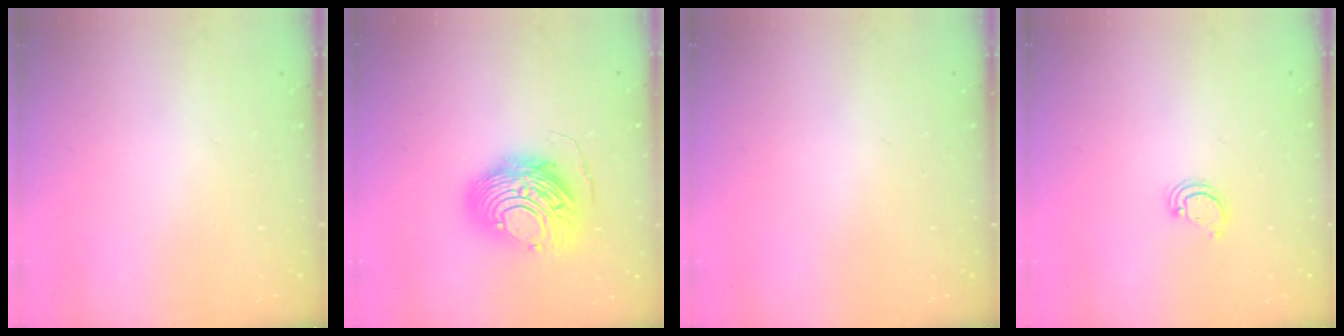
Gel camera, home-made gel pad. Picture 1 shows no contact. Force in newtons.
{"total": 13.7, "press": 13.6, "slide": 1.3}
{"total": 0.0}
{"total": 2.6, "press": 2.6, "slide": 0.2}